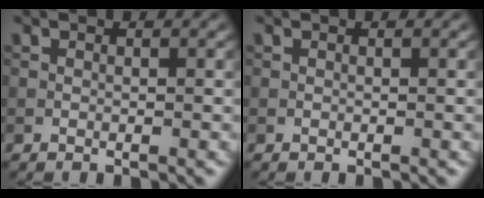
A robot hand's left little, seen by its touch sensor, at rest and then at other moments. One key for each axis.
{"total": 0.0}